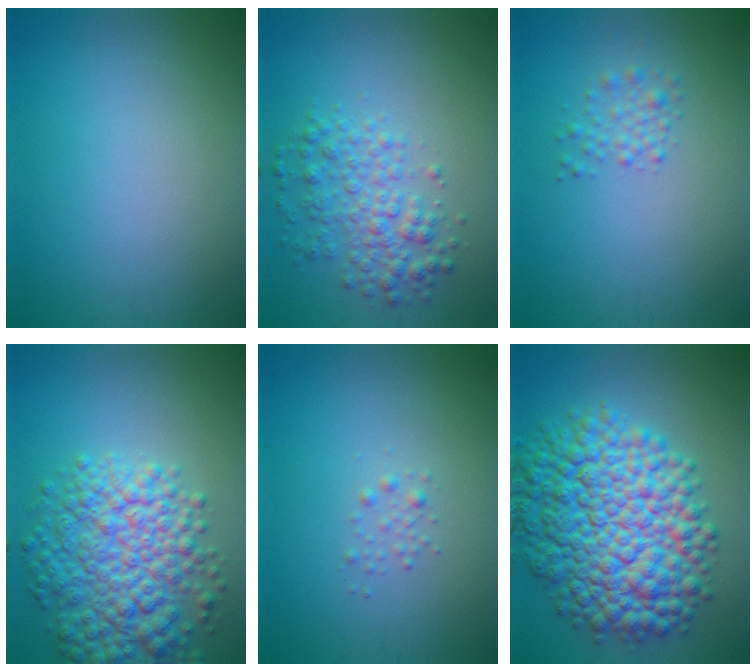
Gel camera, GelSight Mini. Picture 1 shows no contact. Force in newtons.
{"total": 3.8, "press": 3.8, "slide": 0.1}
{"total": 1.5, "press": 1.5, "slide": 0.1}
{"total": 8.2, "press": 8.2, "slide": 0.3}
{"total": 0.8, "press": 0.8, "slide": 0.1}
{"total": 12.8, "press": 12.8, "slide": 0.2}